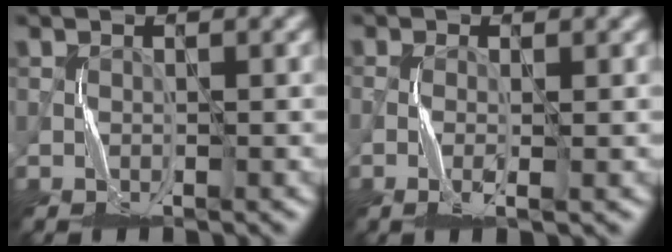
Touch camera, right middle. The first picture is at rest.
{"total": 1.5, "force": [-0.5, 0.0, 1.4], "torque": [-0.033, -0.001, -0.012]}